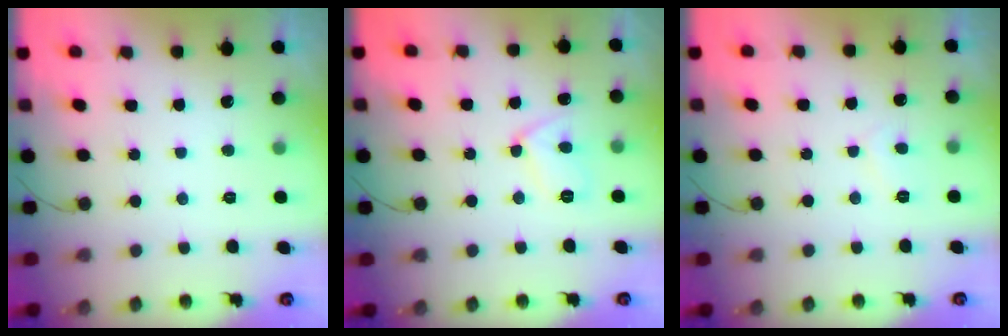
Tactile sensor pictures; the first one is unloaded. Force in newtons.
{"total": 7.9, "press": 7.7, "slide": 1.6}
{"total": 4.2, "press": 4.2, "slide": 0.3}